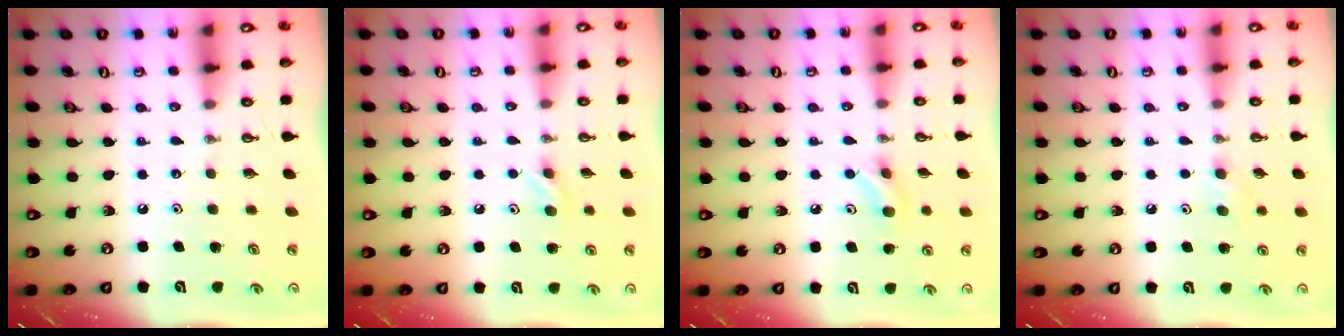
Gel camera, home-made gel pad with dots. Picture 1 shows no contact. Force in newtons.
{"total": 5.1, "press": 4.9, "slide": 1.4}
{"total": 5.2, "press": 5.0, "slide": 1.4}
{"total": 5.8, "press": 5.3, "slide": 2.4}